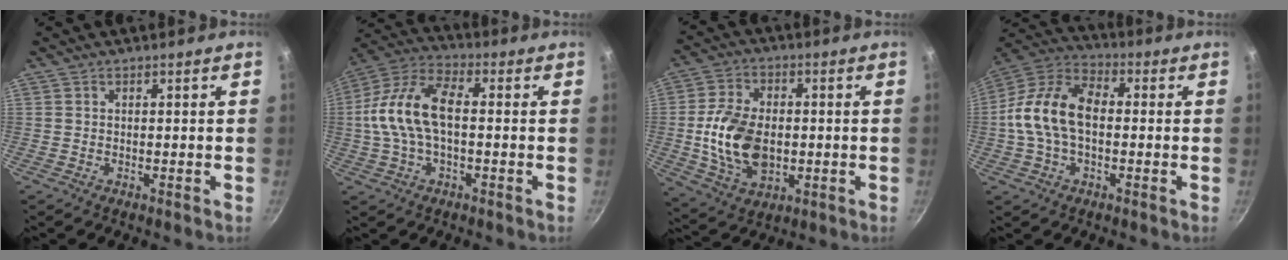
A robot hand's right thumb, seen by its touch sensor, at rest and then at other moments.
{"total": 14.1, "force": [-0.2, 7.4, 12.0], "torque": [-0.230, 0.038, -0.019]}
{"total": 14.4, "force": [-1.0, 9.5, 10.8], "torque": [-0.182, 0.003, -0.013]}
{"total": 14.5, "force": [-0.4, 9.1, 11.3], "torque": [-0.193, 0.041, -0.026]}